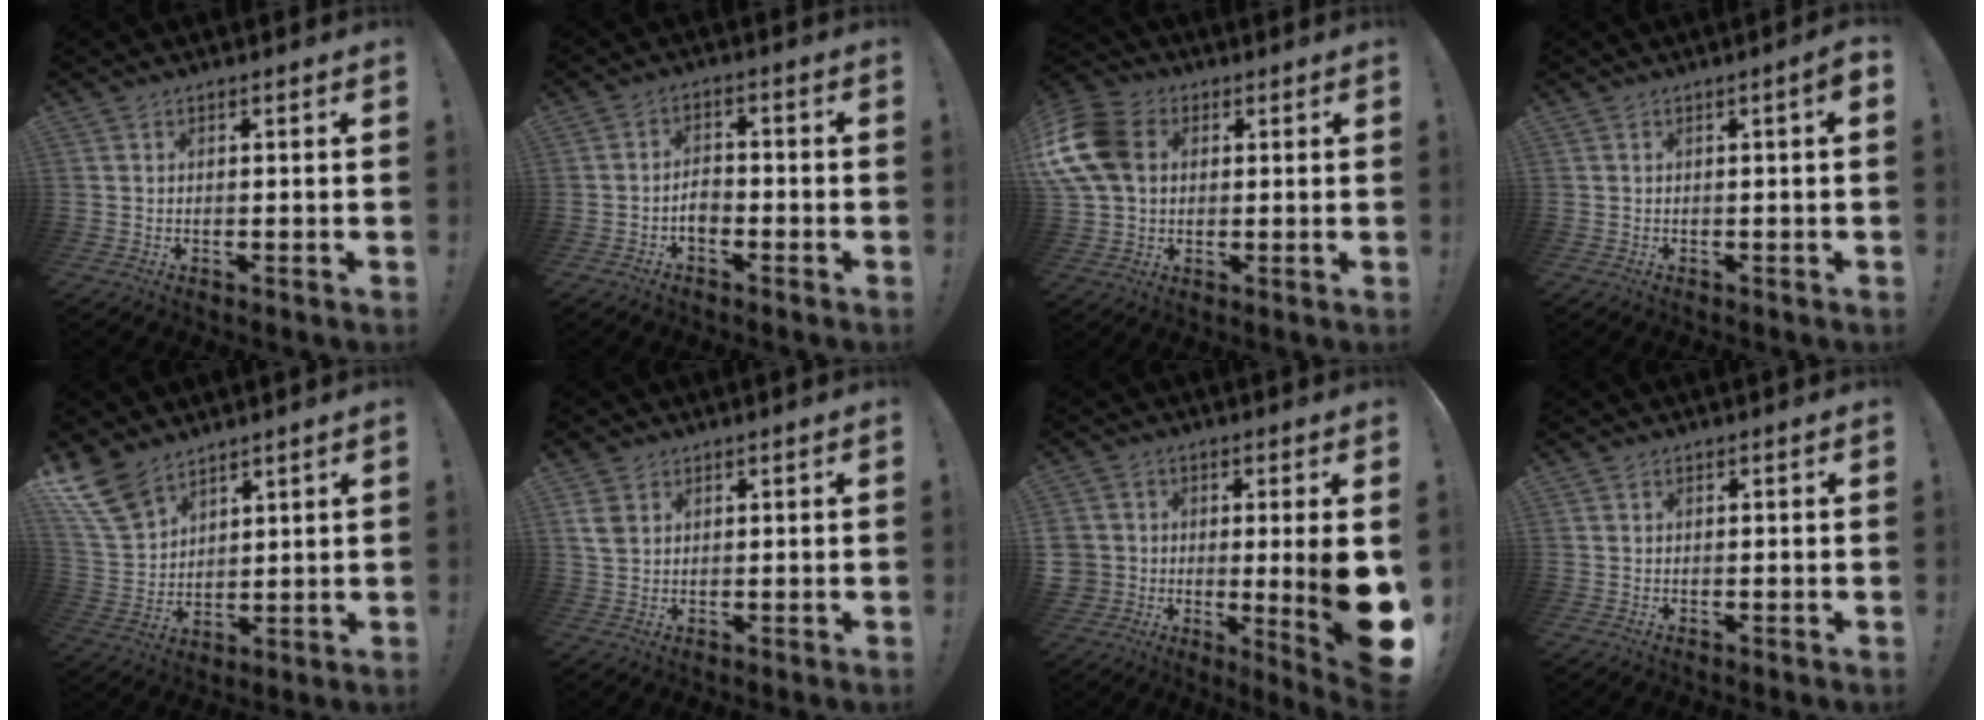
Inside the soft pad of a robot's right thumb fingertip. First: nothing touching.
{"total": 3.8, "force": [-1.8, 2.6, 2.1], "torque": [-0.029, 0.005, -0.032]}
{"total": 16.5, "force": [2.7, 12.3, 10.6], "torque": [-0.218, 0.010, 0.057]}
{"total": 2.5, "force": [0.1, -0.1, 2.5], "torque": [-0.043, 0.001, -0.001]}
{"total": 12.7, "force": [9.5, 6.9, 5.0], "torque": [-0.110, -0.053, 0.190]}
{"total": 4.6, "force": [2.1, 3.2, 2.5], "torque": [-0.058, 0.000, 0.043]}
{"total": 10.9, "force": [-0.6, 4.6, 9.9], "torque": [-0.136, -0.009, 0.003]}
{"total": 0.0}